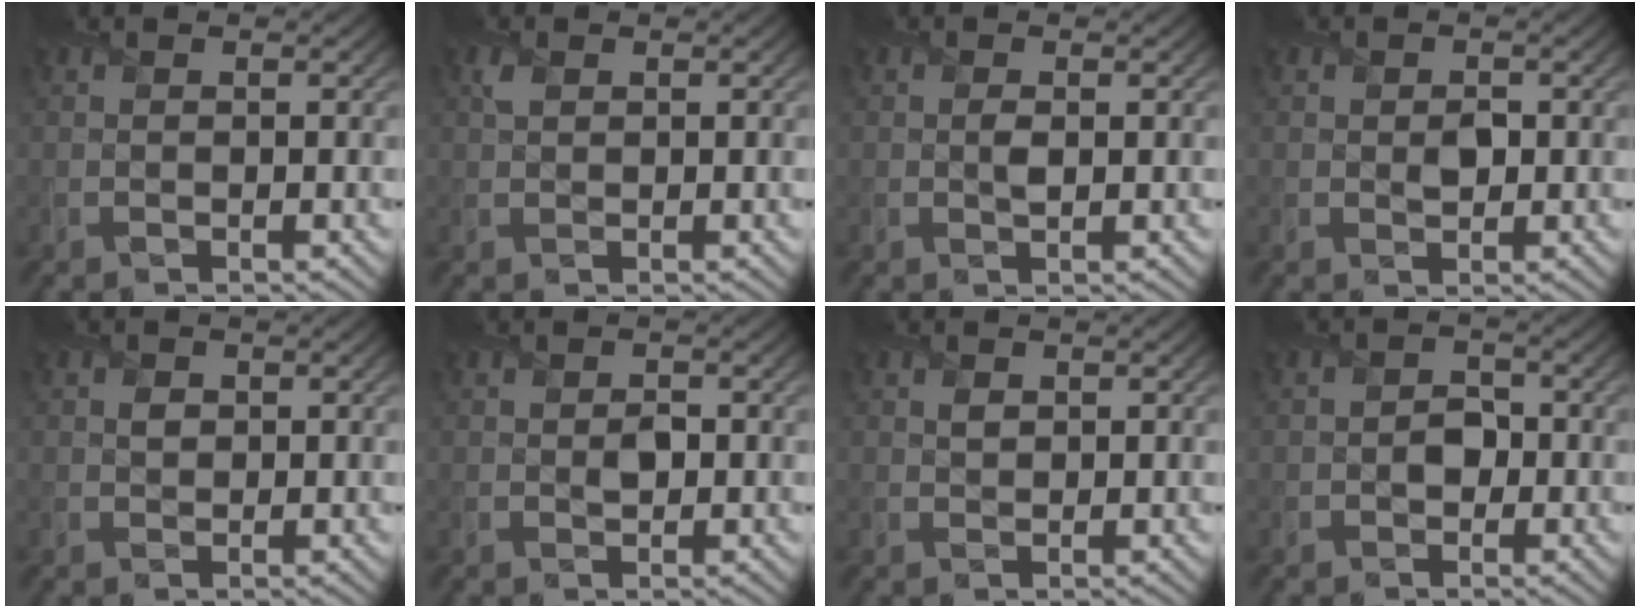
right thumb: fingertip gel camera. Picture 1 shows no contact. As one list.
[{"total": 0.9, "force": [0.6, 0.5, 0.4], "torque": [-0.014, 0.003, 0.009]}, {"total": 0.9, "force": [0.1, 0.4, 0.8], "torque": [-0.018, -0.002, 0.002]}, {"total": 1.5, "force": [0.0, 1.2, 1.0], "torque": [-0.018, -0.006, 0.001]}, {"total": 1.2, "force": [0.3, 1.0, 0.5], "torque": [-0.009, -0.002, 0.004]}, {"total": 1.5, "force": [-0.1, 1.1, 0.9], "torque": [-0.017, -0.004, -0.002]}, {"total": 1.0, "force": [0.5, 0.8, 0.4], "torque": [-0.010, -0.003, 0.011]}, {"total": 2.2, "force": [-0.6, 1.8, 1.1], "torque": [-0.010, -0.002, -0.017]}]